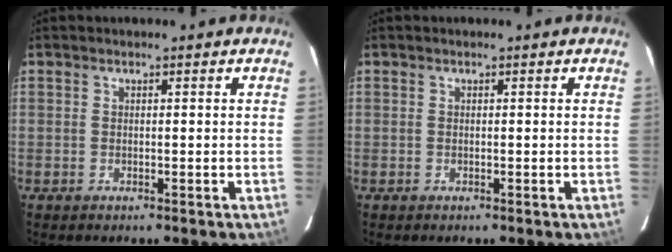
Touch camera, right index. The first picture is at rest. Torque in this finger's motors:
{"motor_torque": [-0.01, 0.00, 0.02, 0.00]}